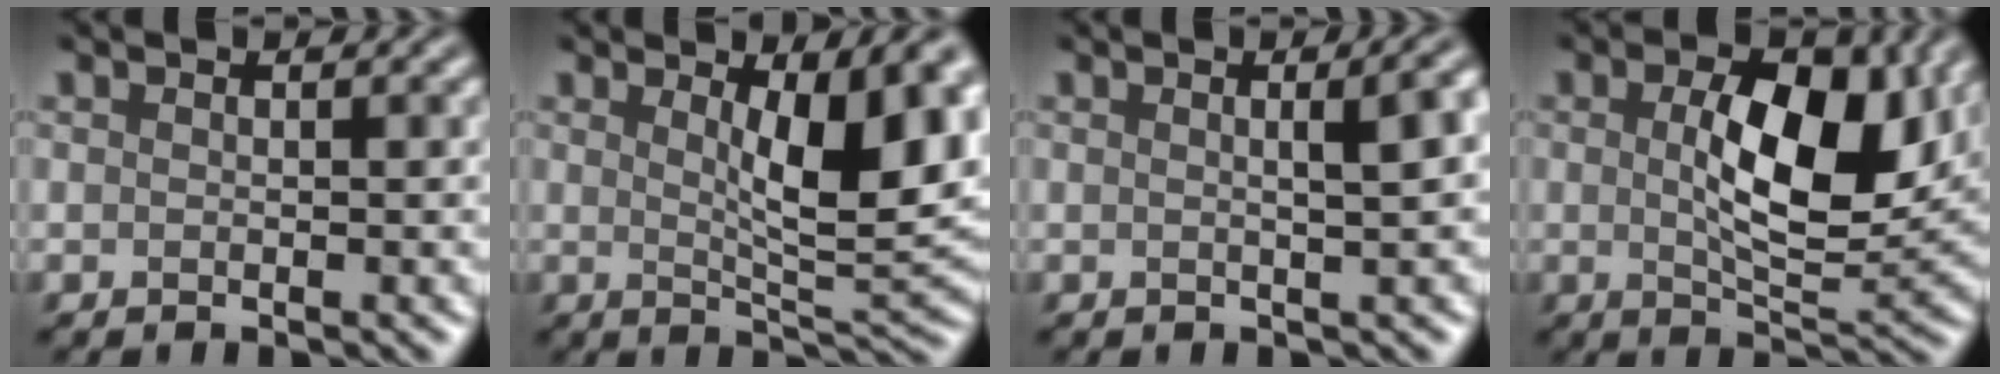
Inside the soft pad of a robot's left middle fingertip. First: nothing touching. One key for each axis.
{"total": 8.0, "fx": 2.0, "fy": 2.3, "fz": 7.4, "tx": -0.105, "ty": -0.011, "tz": 0.037}
{"total": 4.3, "fx": 1.0, "fy": 1.5, "fz": 3.9, "tx": -0.023, "ty": 0.023, "tz": -0.001}
{"total": 9.3, "fx": 1.4, "fy": 4.3, "fz": 8.1, "tx": -0.130, "ty": 0.000, "tz": 0.025}